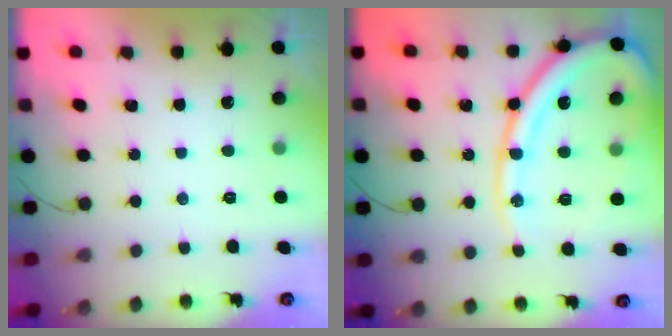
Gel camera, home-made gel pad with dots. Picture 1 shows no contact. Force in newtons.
{"total": 17.8, "press": 17.7, "slide": 2.3}